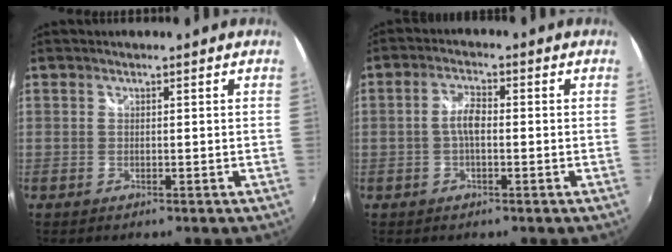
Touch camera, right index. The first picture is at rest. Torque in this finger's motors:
{"motor_torque": [0.66, -0.01, 0.24, 0.07]}